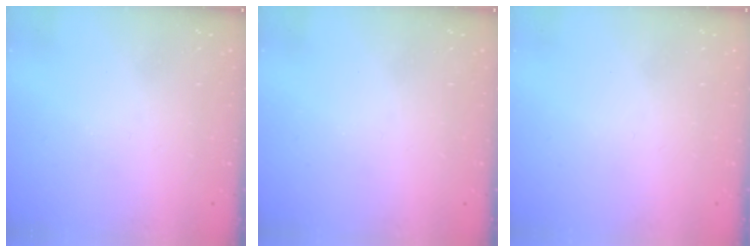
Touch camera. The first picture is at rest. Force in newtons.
{"total": 0.0}
{"total": 1.8, "press": 1.7, "slide": 0.1}